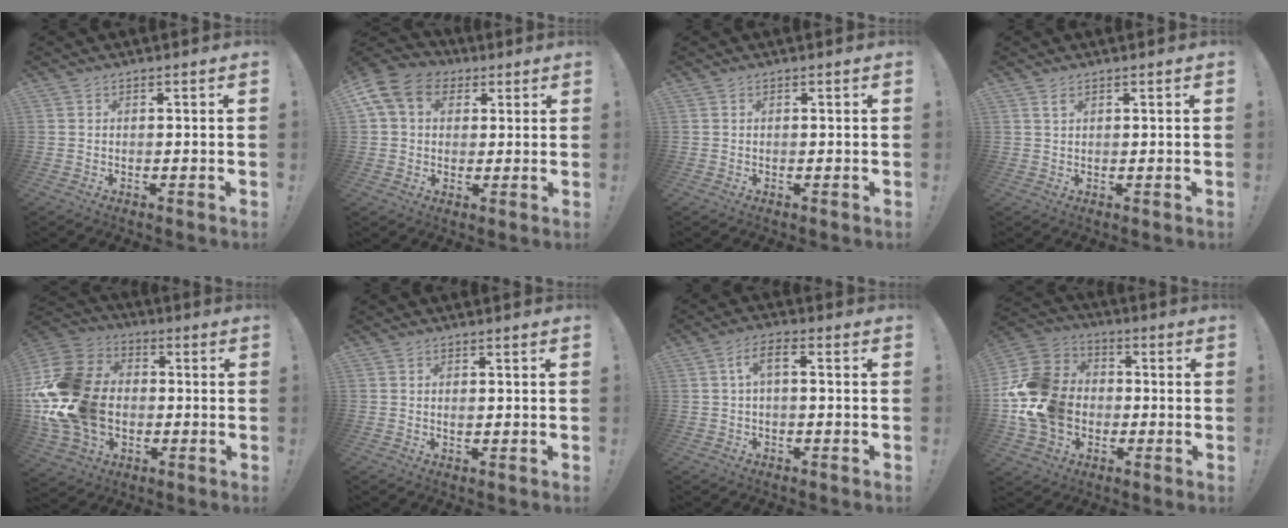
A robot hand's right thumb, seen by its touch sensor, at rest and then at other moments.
{"total": 13.4, "force": [4.4, 10.4, 7.1], "torque": [-0.120, -0.003, 0.091]}
{"total": 0.0}
{"total": 2.0, "force": [1.2, 0.9, 1.2], "torque": [-0.013, -0.003, 0.020]}
{"total": 25.8, "force": [-2.3, 19.0, 17.4], "torque": [-0.320, 0.024, -0.027]}
{"total": 0.5, "force": [0.1, 0.4, 0.3], "torque": [0.003, 0.000, 0.001]}
{"total": 4.8, "force": [0.0, 1.5, 4.5], "torque": [-0.092, 0.001, -0.002]}
{"total": 18.0, "force": [-2.6, 14.9, 9.8], "torque": [-0.176, 0.025, -0.036]}